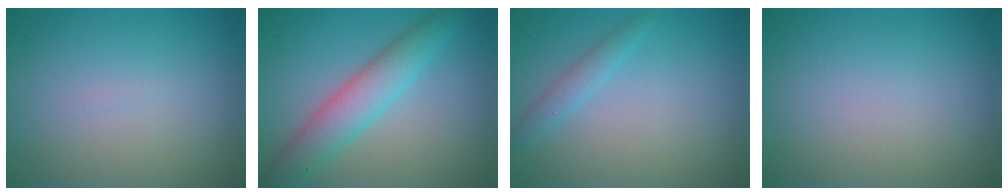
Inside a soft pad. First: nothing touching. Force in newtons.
{"total": 4.7, "press": 4.7, "slide": 0.1}
{"total": 1.5, "press": 1.5, "slide": 0.1}
{"total": 0.0}